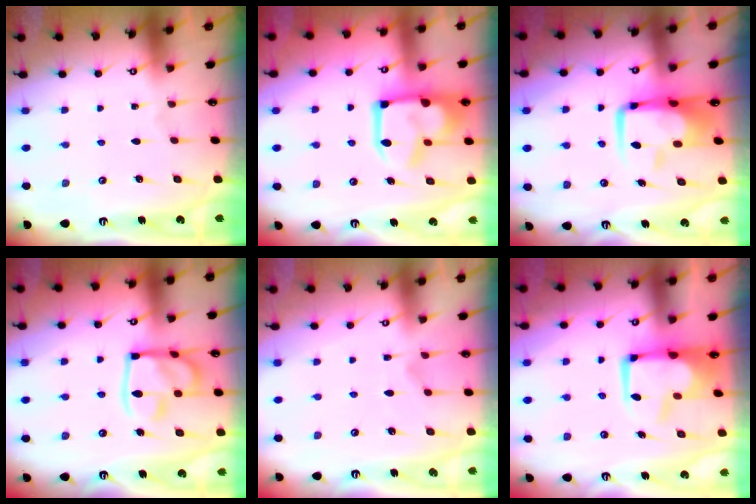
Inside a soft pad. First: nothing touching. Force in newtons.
{"total": 16.6, "press": 16.6, "slide": 1.3}
{"total": 9.7, "press": 9.6, "slide": 1.3}
{"total": 15.6, "press": 15.5, "slide": 1.6}
{"total": 1.4, "press": 0.7, "slide": 1.2}
{"total": 8.6, "press": 8.5, "slide": 1.2}